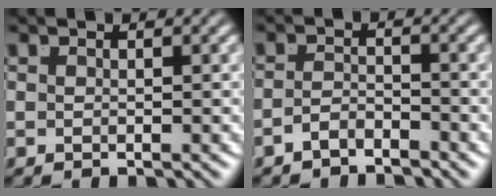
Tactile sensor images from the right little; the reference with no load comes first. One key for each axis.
{"total": 2.5, "fx": -2.5, "fy": 0.1, "fz": 0.5, "tx": -0.001, "ty": -0.011, "tz": -0.038}